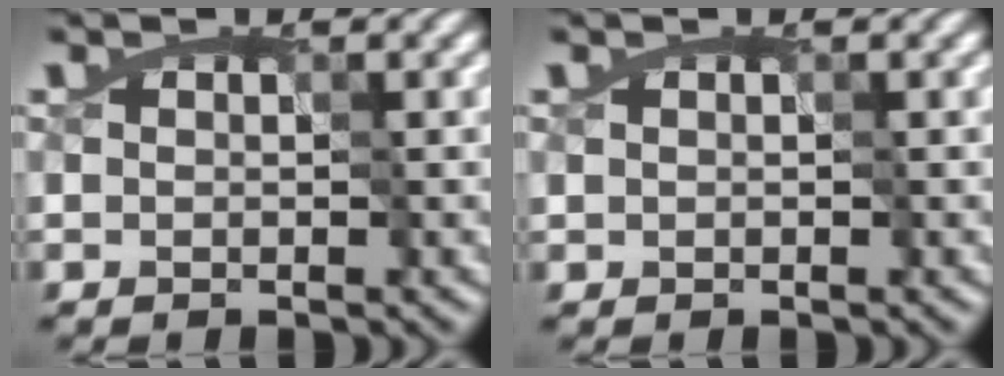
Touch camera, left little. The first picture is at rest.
{"total": 0.0}